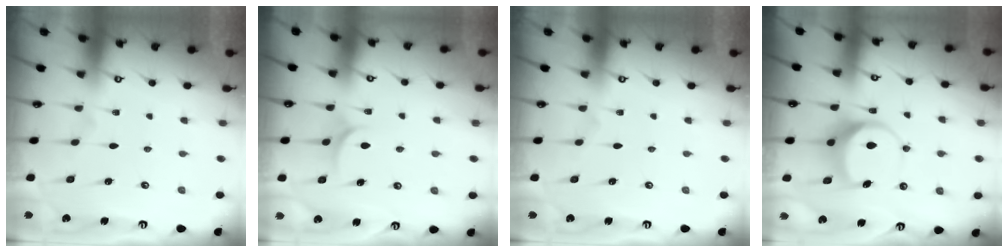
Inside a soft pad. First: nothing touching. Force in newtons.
{"total": 4.5, "press": 4.5, "slide": 0.6}
{"total": 0.0}
{"total": 8.3, "press": 8.2, "slide": 1.1}